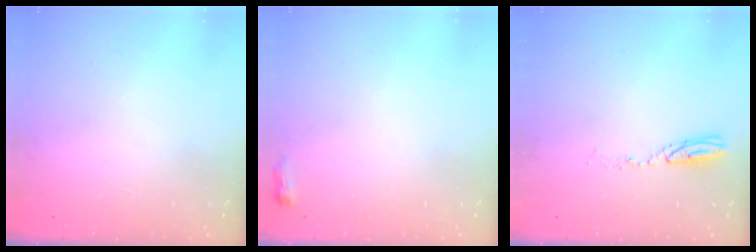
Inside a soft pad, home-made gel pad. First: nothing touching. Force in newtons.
{"total": 3.5, "press": 3.4, "slide": 0.8}
{"total": 5.4, "press": 5.3, "slide": 0.6}